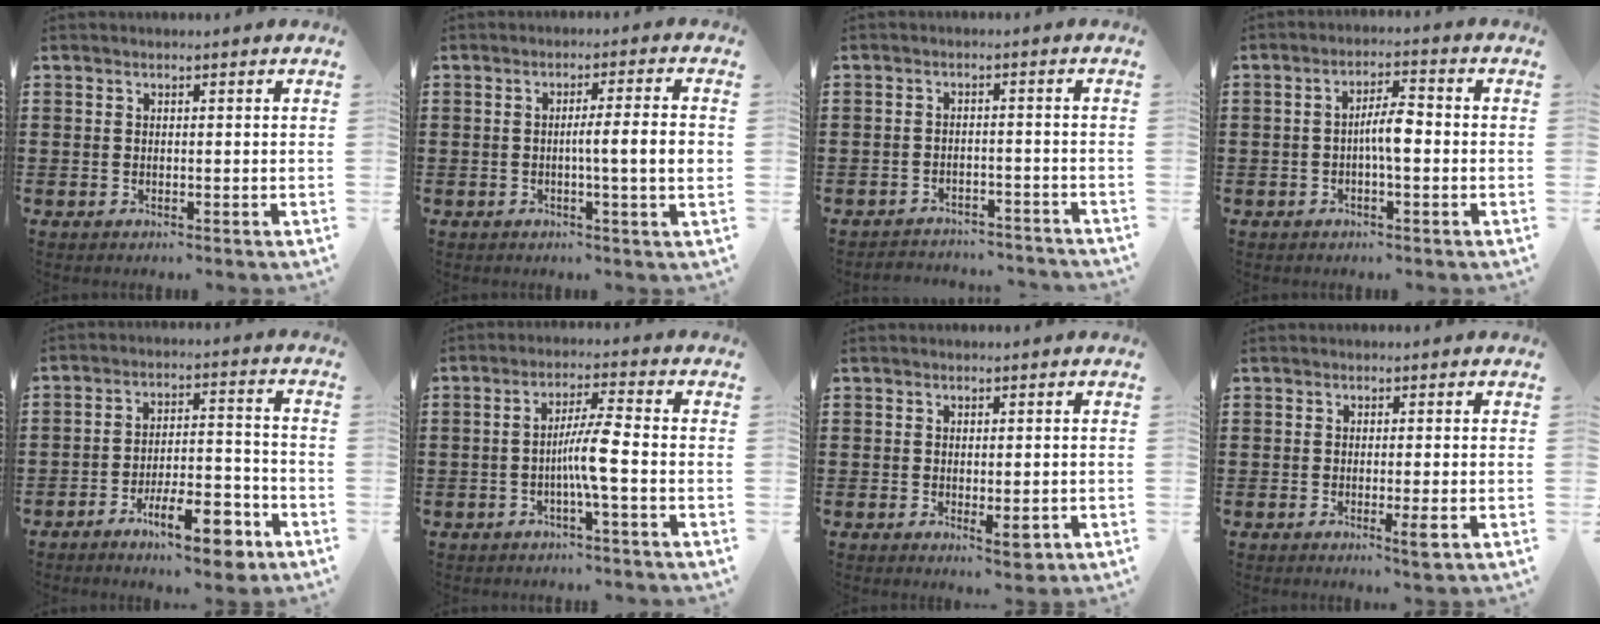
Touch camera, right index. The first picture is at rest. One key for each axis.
{"total": 5.5, "fx": -0.4, "fy": -0.2, "fz": 5.5, "tx": -0.097, "ty": -0.006, "tz": -0.012}
{"total": 2.8, "fx": -2.7, "fy": 0.3, "fz": 0.1, "tx": -0.008, "ty": 0.001, "tz": -0.058}
{"total": 4.5, "fx": -0.6, "fy": 1.2, "fz": 4.3, "tx": -0.084, "ty": 0.005, "tz": -0.016}
{"total": 10.8, "fx": -6.7, "fy": 3.1, "fz": 7.8, "tx": -0.131, "ty": 0.017, "tz": -0.118}
{"total": 5.6, "fx": -1.4, "fy": -0.1, "fz": 5.4, "tx": -0.105, "ty": -0.002, "tz": -0.033}
{"total": 3.1, "fx": -0.8, "fy": 0.9, "fz": 2.9, "tx": -0.046, "ty": -0.003, "tz": -0.011}
{"total": 3.1, "fx": -1.0, "fy": -0.1, "fz": 3.0, "tx": -0.056, "ty": -0.018, "tz": -0.017}